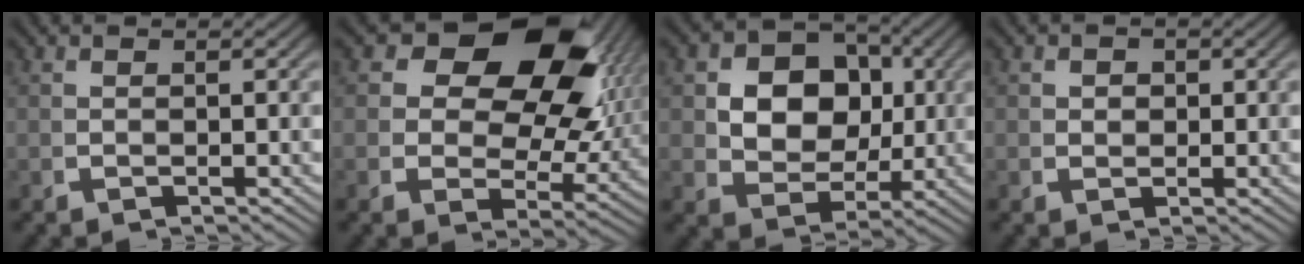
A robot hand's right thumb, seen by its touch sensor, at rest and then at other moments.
{"total": 17.7, "force": [4.4, 11.4, 12.8], "torque": [-0.182, 0.001, 0.061]}
{"total": 9.8, "force": [1.0, 7.6, 6.2], "torque": [-0.134, -0.038, 0.033]}
{"total": 1.5, "force": [0.5, 1.3, 0.6], "torque": [-0.016, -0.010, 0.016]}